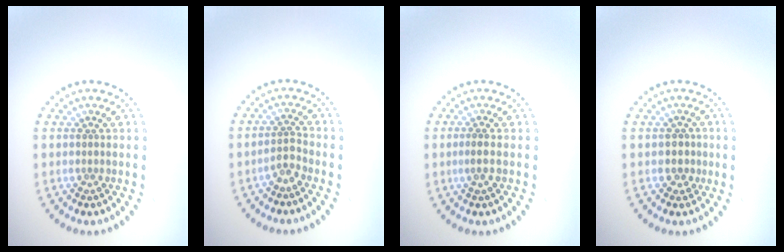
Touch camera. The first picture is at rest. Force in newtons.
{"total": 1.8, "press": 1.2, "slide": 1.3}
{"total": 1.0, "press": 0.8, "slide": 0.6}
{"total": 1.5, "press": 1.3, "slide": 0.9}